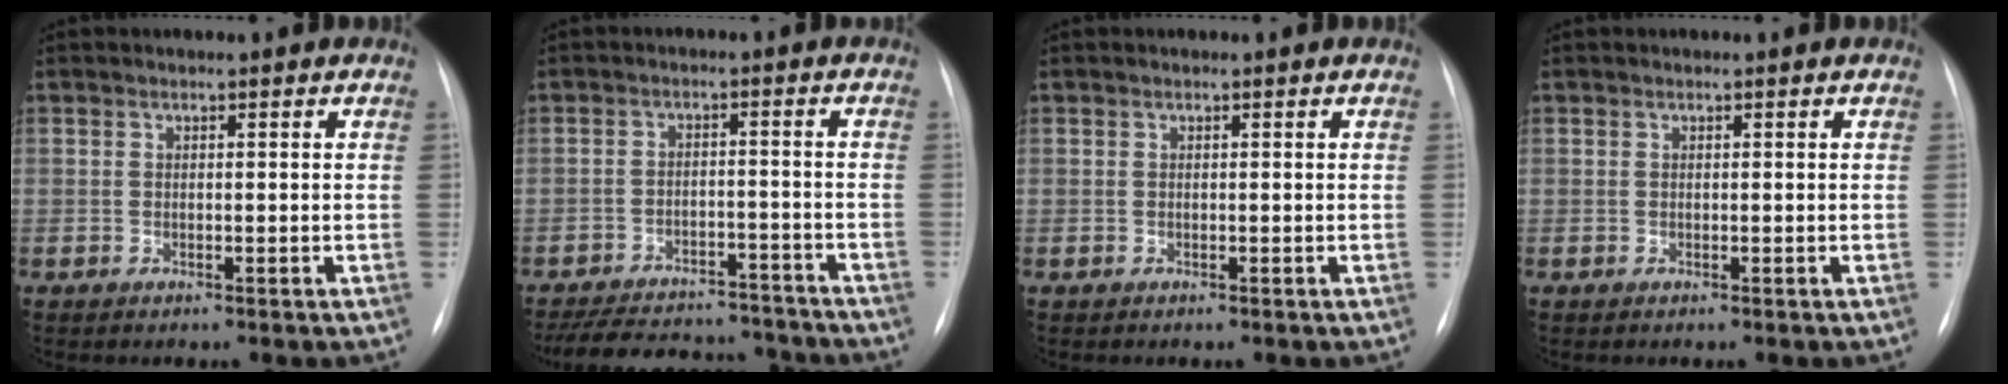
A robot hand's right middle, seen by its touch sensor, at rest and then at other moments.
{"total": 17.8, "force": [-16.1, 5.2, 5.5], "torque": [-0.125, 0.000, -0.222]}
{"total": 0.0}
{"total": 0.0}